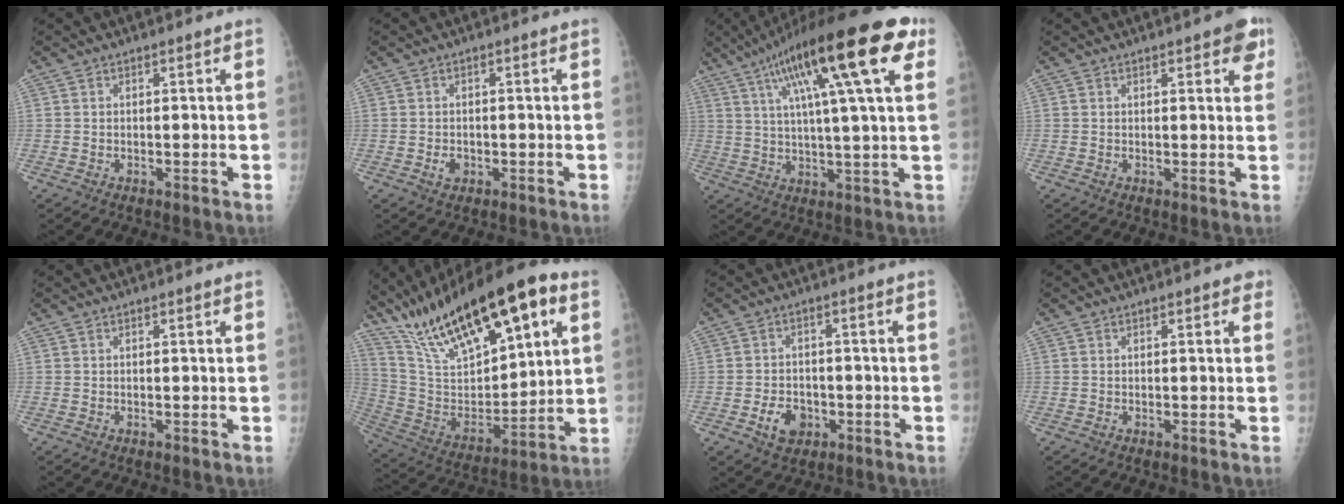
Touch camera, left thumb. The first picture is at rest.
{"total": 2.0, "force": [-0.7, 1.5, 1.1], "torque": [-0.011, 0.003, -0.008]}
{"total": 23.3, "force": [10.6, 4.6, 20.3], "torque": [-0.319, 0.009, 0.161]}
{"total": 5.2, "force": [2.7, 1.9, 4.0], "torque": [-0.024, -0.007, 0.024]}
{"total": 0.0}
{"total": 28.9, "force": [16.0, 10.7, 21.5], "torque": [-0.344, -0.023, 0.287]}
{"total": 5.7, "force": [-2.3, 4.2, 3.1], "torque": [-0.037, 0.014, -0.033]}
{"total": 0.8, "force": [0.4, 0.5, 0.5], "torque": [0.005, 0.001, -0.001]}